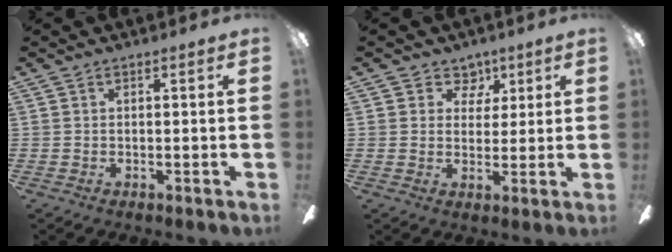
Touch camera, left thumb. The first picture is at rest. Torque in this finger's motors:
{"motor_torque": [-0.10, -0.33, -0.24, 0.07, -0.05]}